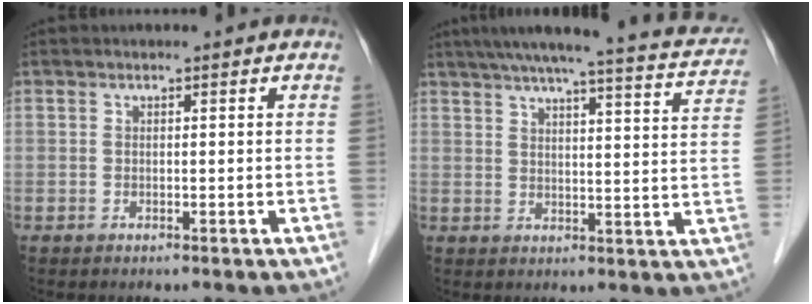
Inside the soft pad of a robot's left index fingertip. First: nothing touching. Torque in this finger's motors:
{"motor_torque": [-0.17, -0.52, 0.21, 0.12]}